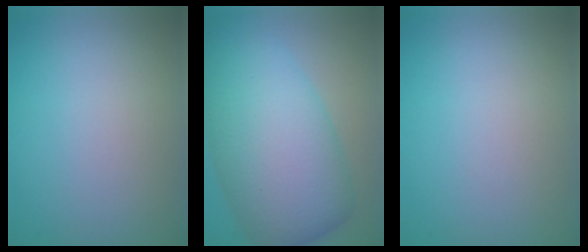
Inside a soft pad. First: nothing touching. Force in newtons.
{"total": 11.7, "press": 11.7, "slide": 0.3}
{"total": 0.0}